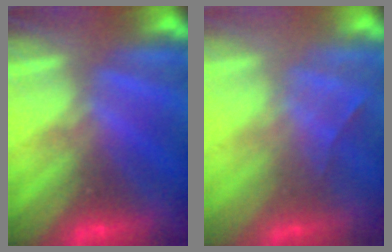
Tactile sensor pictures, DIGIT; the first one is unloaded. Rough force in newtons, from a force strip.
{"total": 2.3}